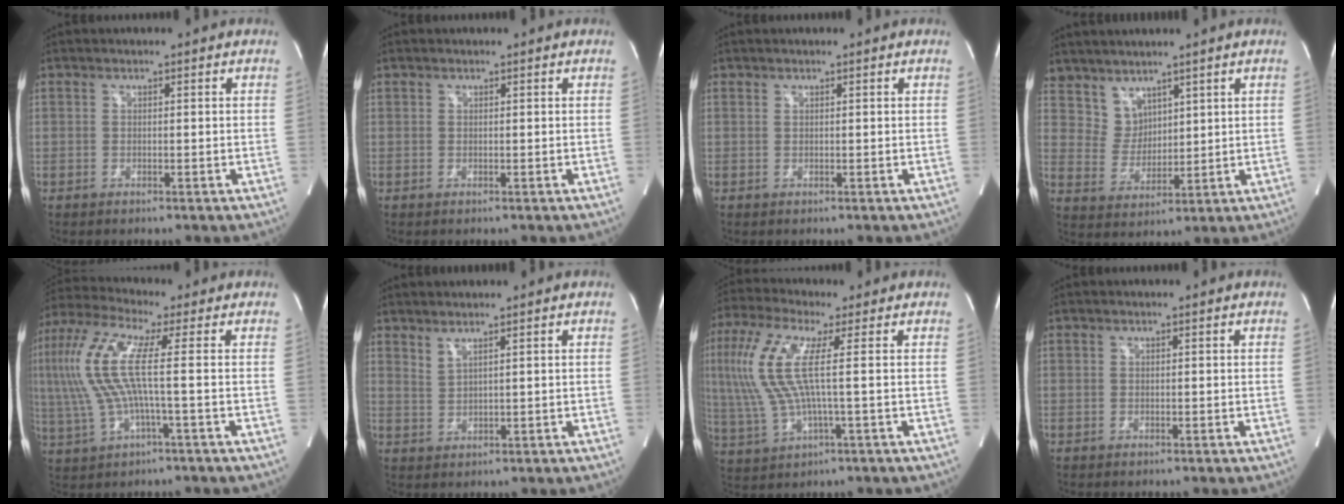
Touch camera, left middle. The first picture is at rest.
{"total": 0.9, "force": [0.1, -0.5, -0.7], "torque": [0.010, 0.005, 0.008]}
{"total": 0.0}
{"total": 5.1, "force": [4.0, 3.3, 0.1], "torque": [-0.004, 0.007, 0.094]}
{"total": 12.6, "force": [0.9, 1.5, 12.5], "torque": [-0.289, 0.025, 0.012]}
{"total": 1.7, "force": [1.5, -0.1, 0.9], "torque": [-0.022, -0.009, 0.036]}
{"total": 12.4, "force": [1.8, 2.0, 12.1], "torque": [-0.290, 0.016, 0.034]}
{"total": 0.0}